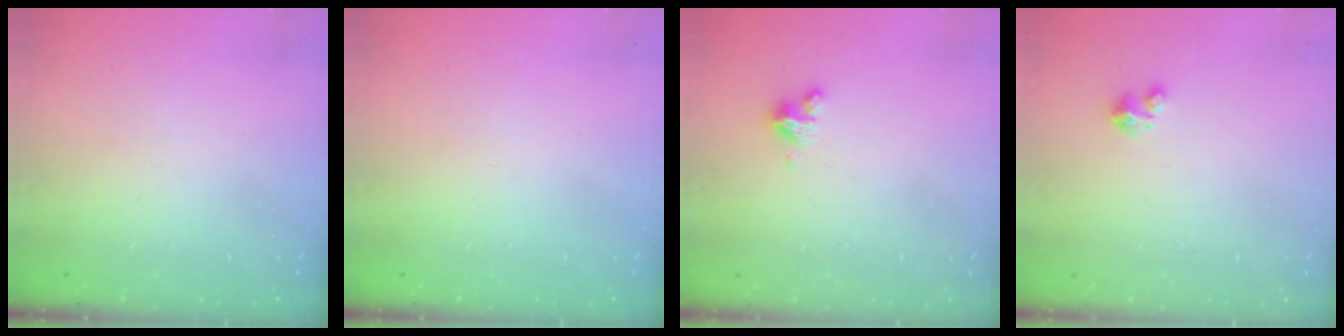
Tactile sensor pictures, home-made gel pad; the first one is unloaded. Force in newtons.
{"total": 0.0}
{"total": 3.1, "press": 3.1, "slide": 0.4}
{"total": 1.8, "press": 1.8, "slide": 0.1}